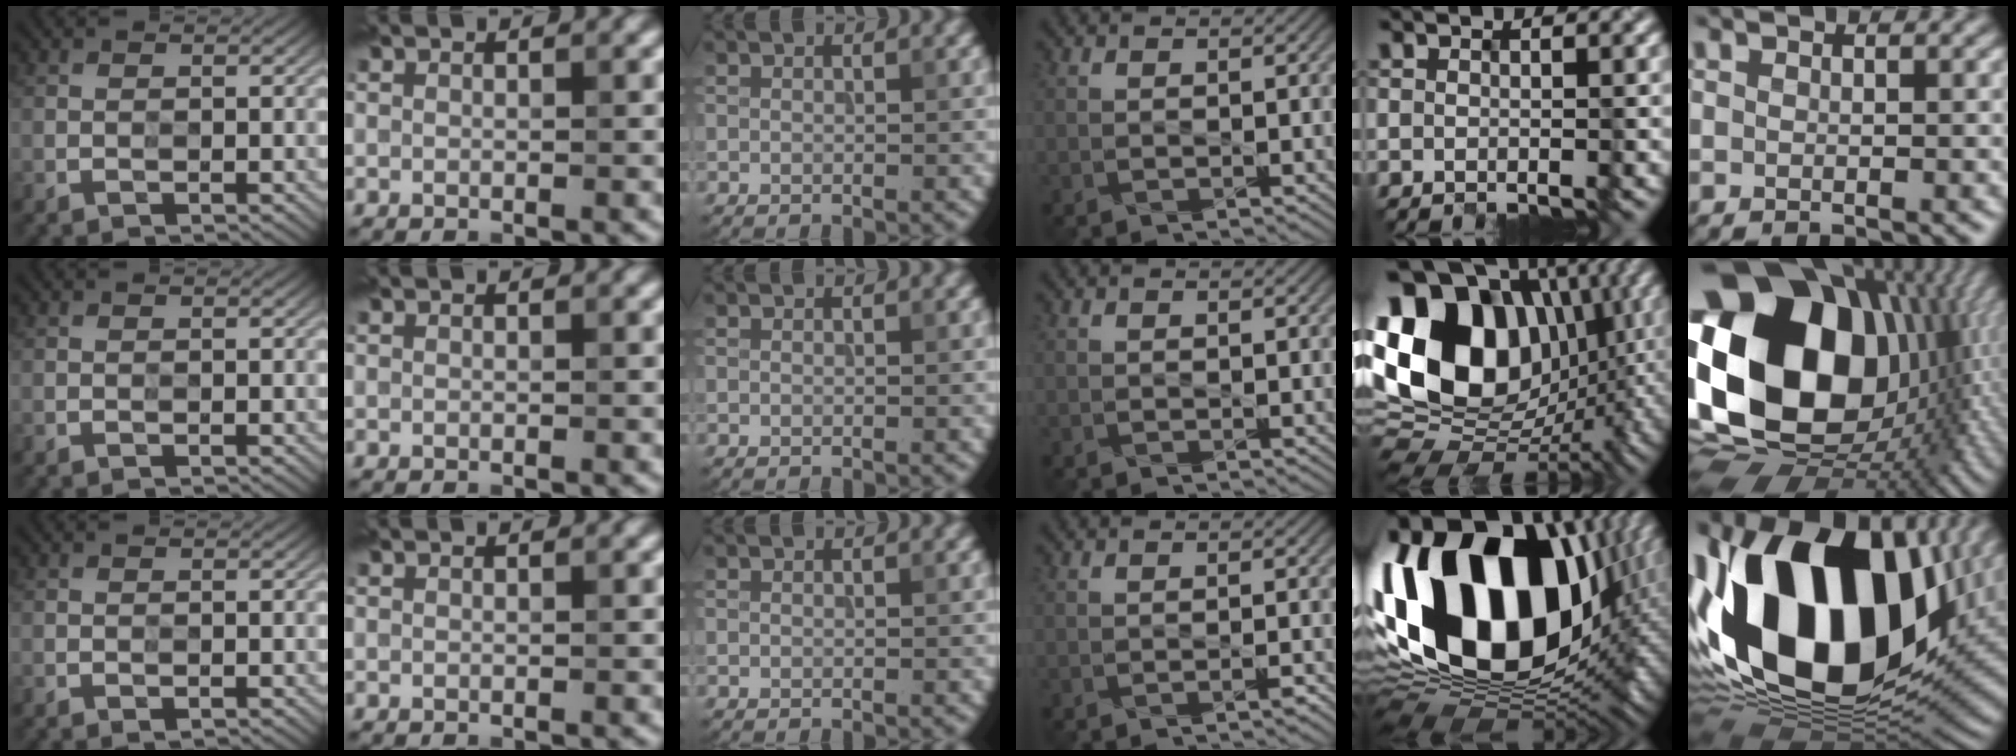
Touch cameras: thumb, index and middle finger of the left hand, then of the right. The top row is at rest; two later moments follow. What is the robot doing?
{"motion": "extract", "object": "power strip"}